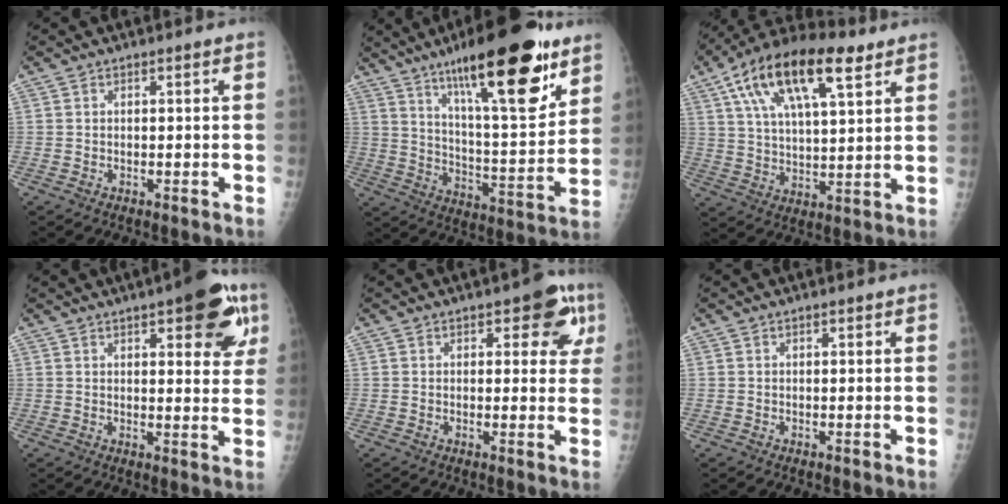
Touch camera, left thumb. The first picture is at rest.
{"total": 24.5, "force": [14.8, 6.3, 18.6], "torque": [-0.263, -0.061, 0.238]}
{"total": 20.1, "force": [10.2, 8.0, 15.4], "torque": [-0.260, -0.005, 0.177]}
{"total": 12.2, "force": [6.0, 4.4, 9.7], "torque": [-0.082, -0.016, 0.068]}
{"total": 7.3, "force": [3.1, 3.8, 5.4], "torque": [-0.021, -0.005, 0.027]}
{"total": 0.5, "force": [0.2, 0.3, 0.3], "torque": [0.000, 0.001, 0.001]}